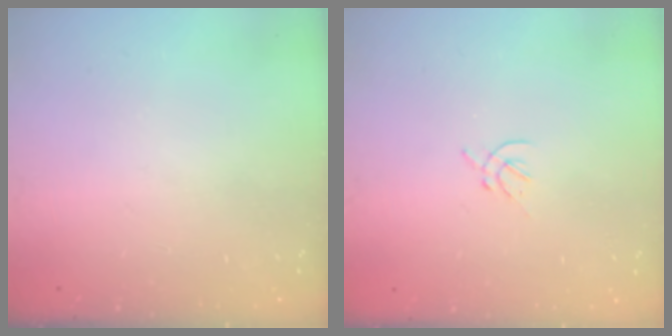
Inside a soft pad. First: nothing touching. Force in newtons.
{"total": 1.4, "press": 1.3, "slide": 0.5}